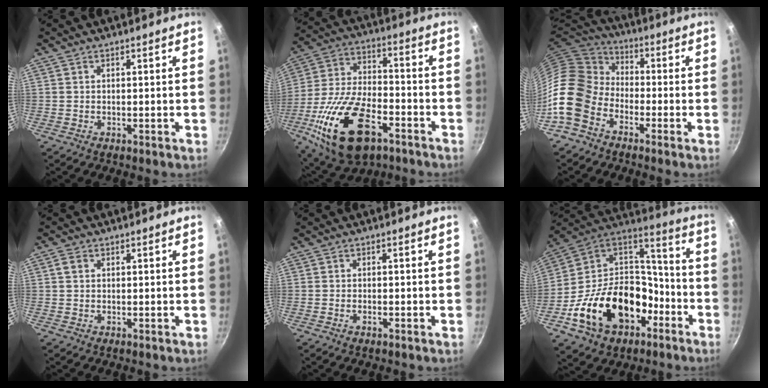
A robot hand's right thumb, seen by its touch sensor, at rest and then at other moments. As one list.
[{"total": 22.8, "force": [-9.9, 11.9, 16.7], "torque": [-0.318, 0.027, -0.178]}, {"total": 16.4, "force": [-6.7, 11.7, 9.3], "torque": [-0.166, 0.058, -0.157]}, {"total": 1.4, "force": [0.4, 1.1, 0.8], "torque": [-0.014, 0.003, 0.006]}, {"total": 1.1, "force": [-0.6, 0.4, 0.8], "torque": [-0.021, 0.004, -0.013]}, {"total": 26.3, "force": [-10.2, 18.0, 16.2], "torque": [-0.248, 0.084, -0.160]}]